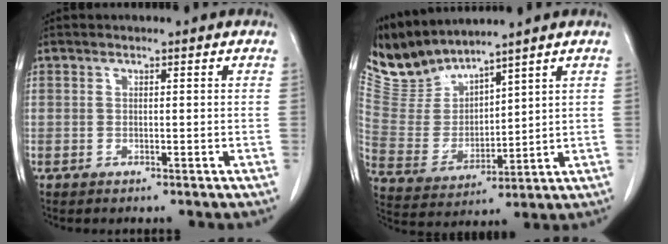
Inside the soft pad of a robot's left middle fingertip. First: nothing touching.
{"total": 8.3, "force": [8.2, 0.6, 0.9], "torque": [-0.044, 0.003, 0.189]}